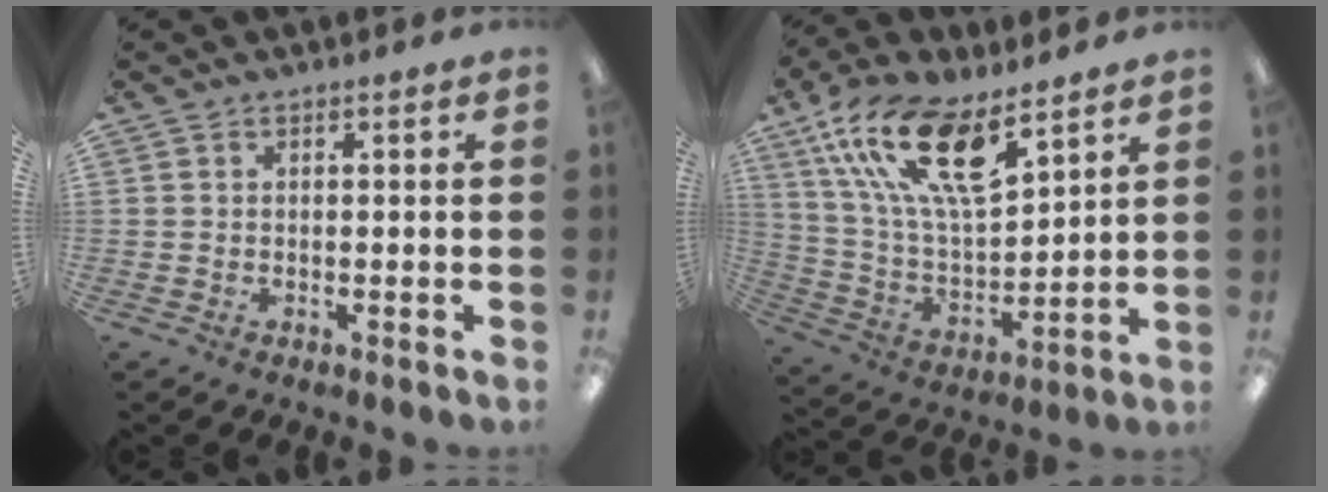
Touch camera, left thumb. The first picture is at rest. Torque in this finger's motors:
{"motor_torque": [0.57, 0.60, 1.62, -1.15, 0.58]}